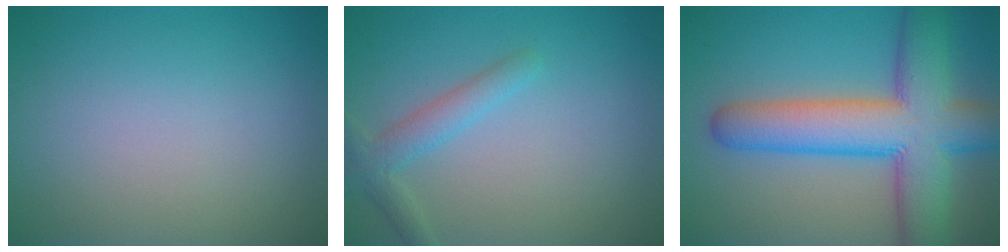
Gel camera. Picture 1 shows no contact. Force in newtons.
{"total": 2.5, "press": 2.5, "slide": 0.2}
{"total": 10.6, "press": 10.6, "slide": 0.6}